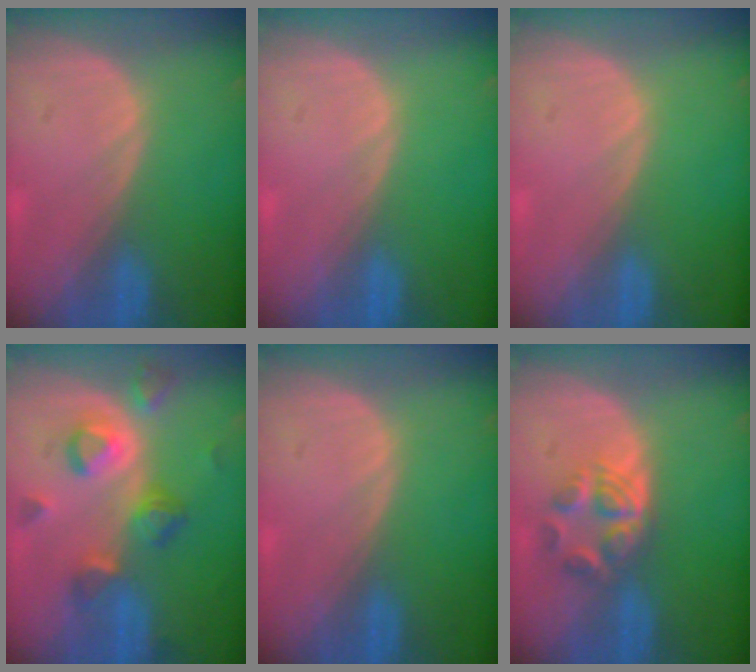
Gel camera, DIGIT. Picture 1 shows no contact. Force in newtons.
{"total": 0.0}
{"total": 0.0}
{"total": 7.2, "press": 7.2, "slide": 1.0}
{"total": 0.0}
{"total": 5.9, "press": 5.0, "slide": 3.3}